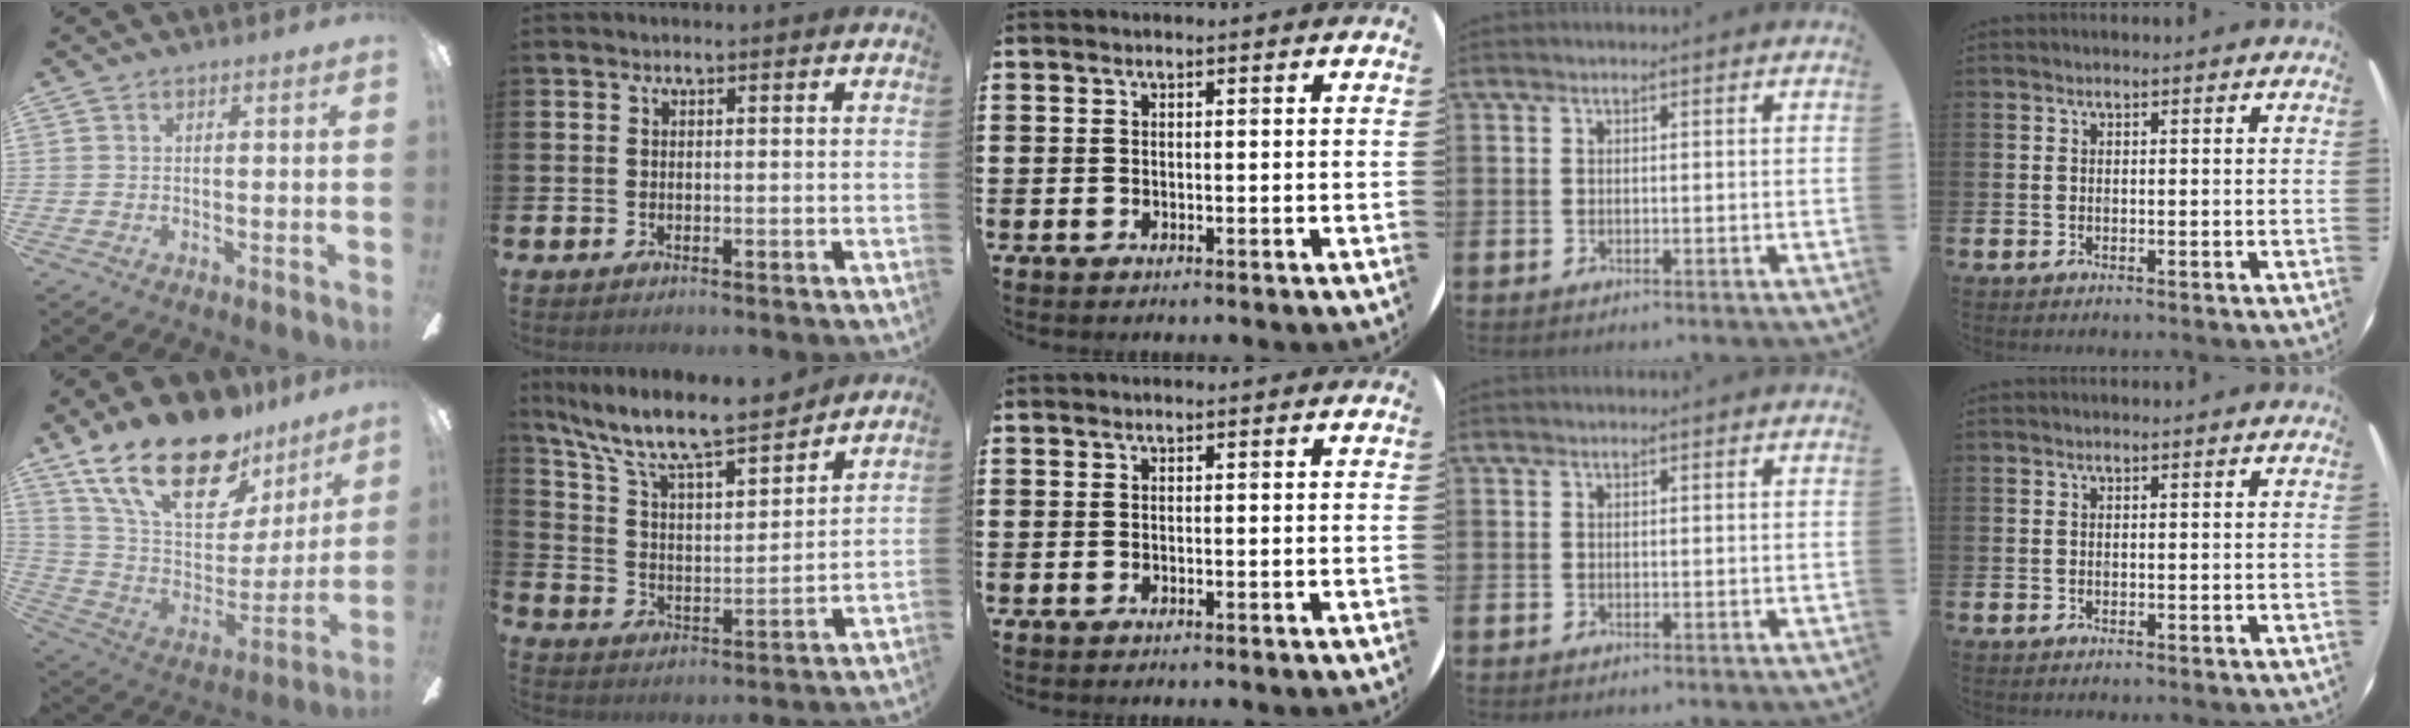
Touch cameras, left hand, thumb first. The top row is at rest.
{"thumb": {"total": 25.2, "force": [16.8, 11.5, 14.8], "torque": [-0.250, -0.103, 0.299]}, "index": {"total": 10.4, "force": [9.3, 1.8, 4.4], "torque": [-0.131, -0.058, 0.159]}}